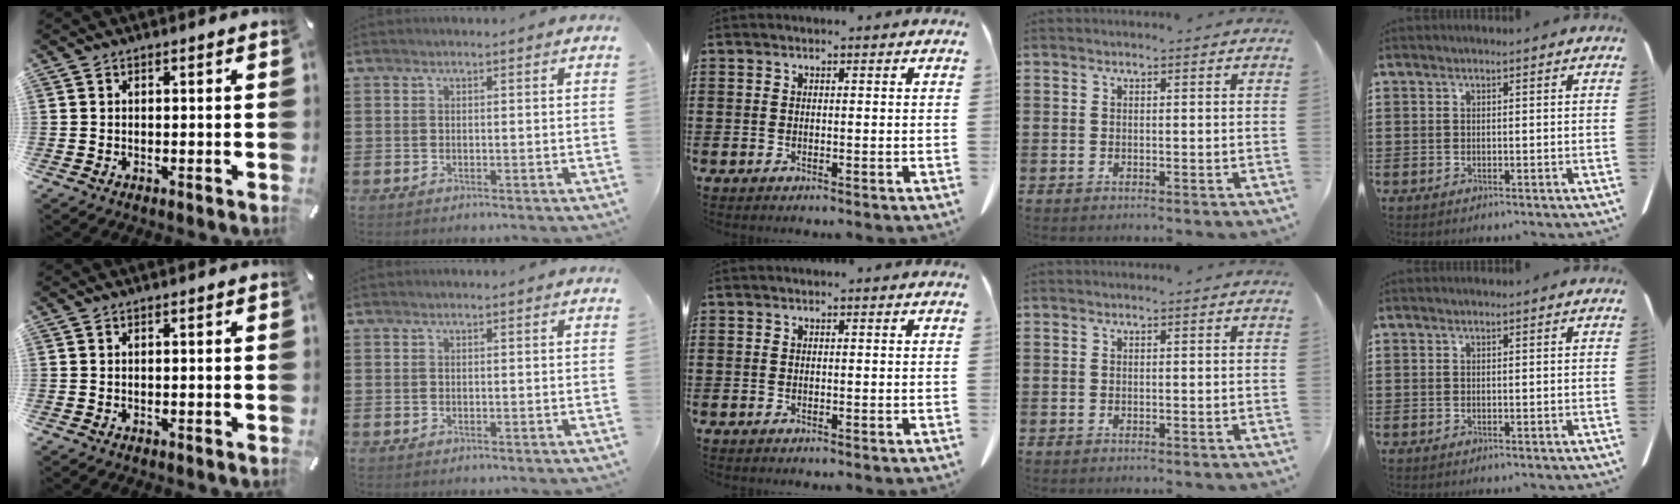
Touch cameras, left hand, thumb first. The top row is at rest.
{}